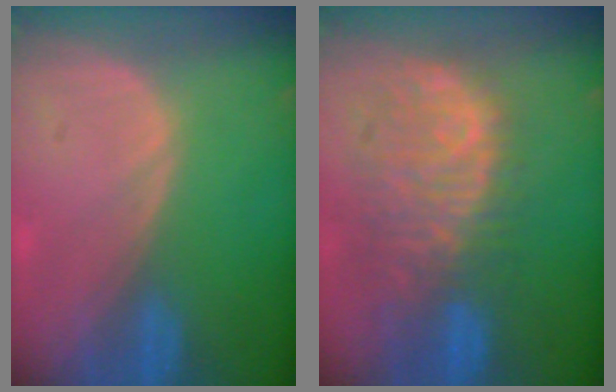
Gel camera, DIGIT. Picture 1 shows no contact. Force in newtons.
{"total": 11.4, "press": 9.8, "slide": 5.9}